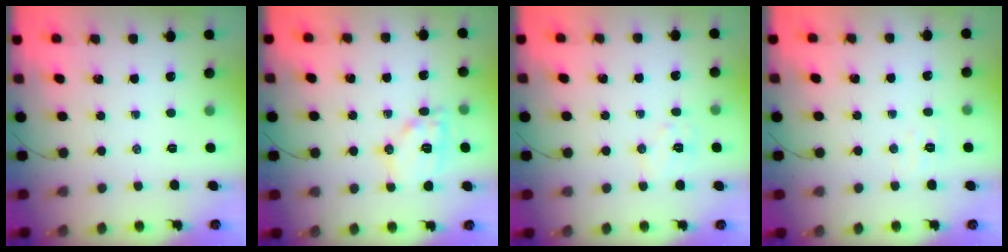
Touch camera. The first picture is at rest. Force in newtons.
{"total": 12.3, "press": 12.3, "slide": 0.6}
{"total": 6.0, "press": 6.0, "slide": 0.7}
{"total": 3.9, "press": 3.8, "slide": 0.8}